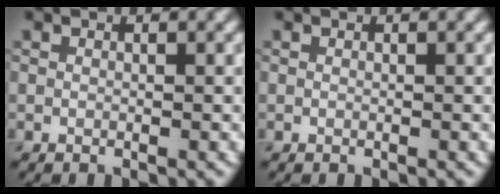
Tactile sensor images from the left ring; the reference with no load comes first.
{"total": 0.0}